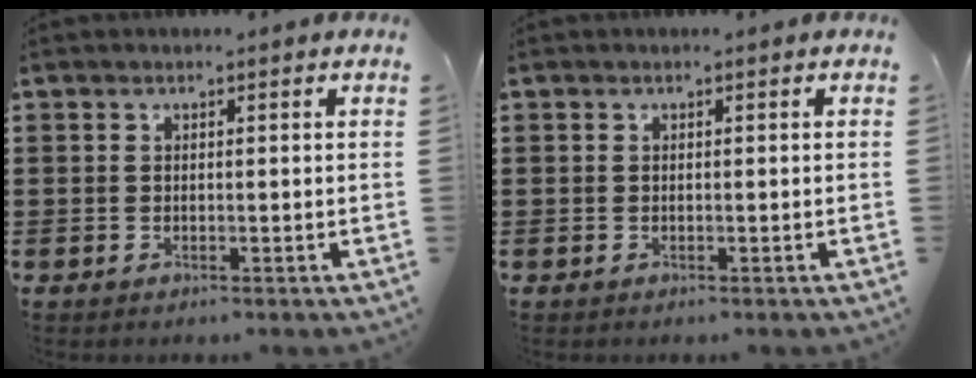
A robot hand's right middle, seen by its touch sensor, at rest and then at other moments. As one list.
[{"total": 0.0}]